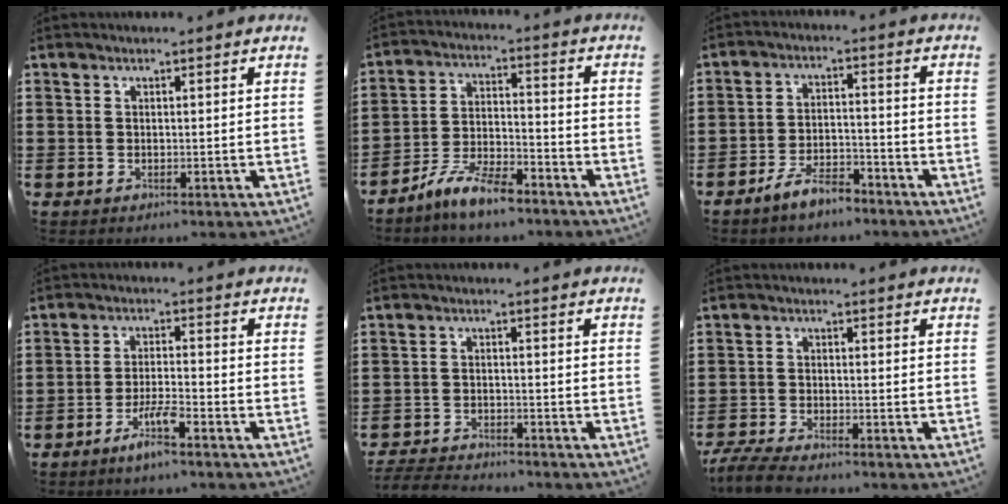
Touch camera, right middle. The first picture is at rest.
{"total": 8.1, "force": [-6.9, 1.6, 3.9], "torque": [-0.091, 0.002, -0.137]}
{"total": 6.2, "force": [-5.4, 1.7, 2.5], "torque": [-0.050, 0.007, -0.104]}
{"total": 4.7, "force": [-3.2, 0.4, 3.4], "torque": [-0.070, -0.004, -0.060]}
{"total": 3.9, "force": [-3.8, 0.5, 0.2], "torque": [-0.013, -0.001, -0.084]}
{"total": 4.6, "force": [-4.3, 0.6, 1.4], "torque": [-0.043, -0.010, -0.091]}